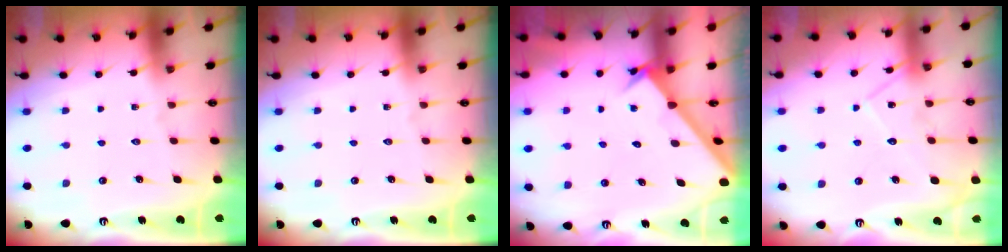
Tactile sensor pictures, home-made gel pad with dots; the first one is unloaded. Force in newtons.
{"total": 0.0}
{"total": 2.1, "press": 2.1, "slide": 0.2}
{"total": 12.0, "press": 11.9, "slide": 0.8}